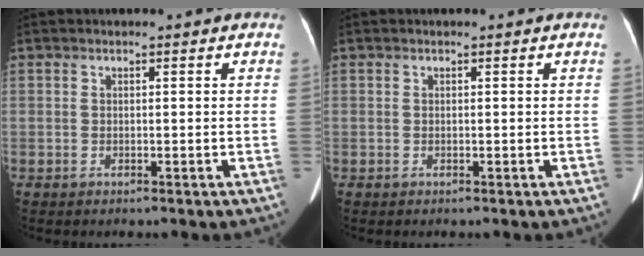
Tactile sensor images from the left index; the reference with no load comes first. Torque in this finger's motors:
{"motor_torque": [0.03, 0.03, 0.00, 0.00]}